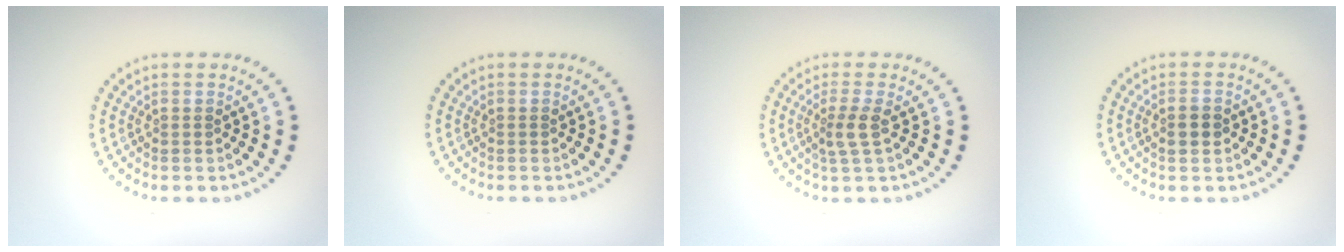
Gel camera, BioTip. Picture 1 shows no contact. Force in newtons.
{"total": 0.0}
{"total": 2.1, "press": 1.6, "slide": 1.3}
{"total": 1.6, "press": 1.6, "slide": 0.2}